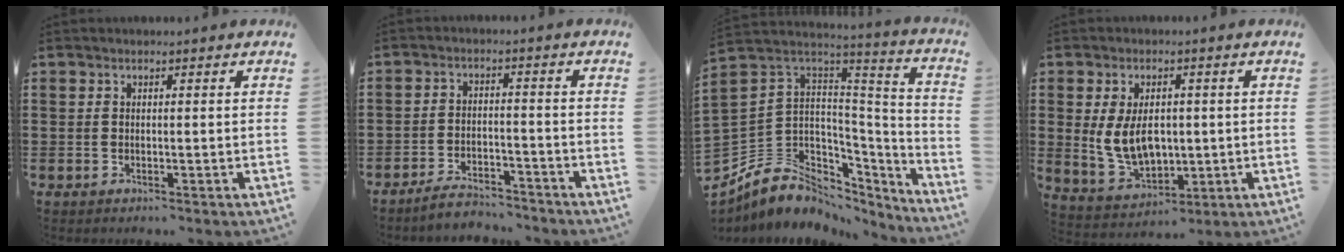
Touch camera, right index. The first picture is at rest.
{"total": 4.2, "force": [-4.0, 0.6, 0.8], "torque": [-0.014, 0.009, -0.081]}
{"total": 8.1, "force": [-2.2, 7.4, 2.5], "torque": [-0.094, -0.025, -0.034]}
{"total": 8.2, "force": [0.4, 5.2, 6.3], "torque": [-0.134, 0.006, 0.004]}